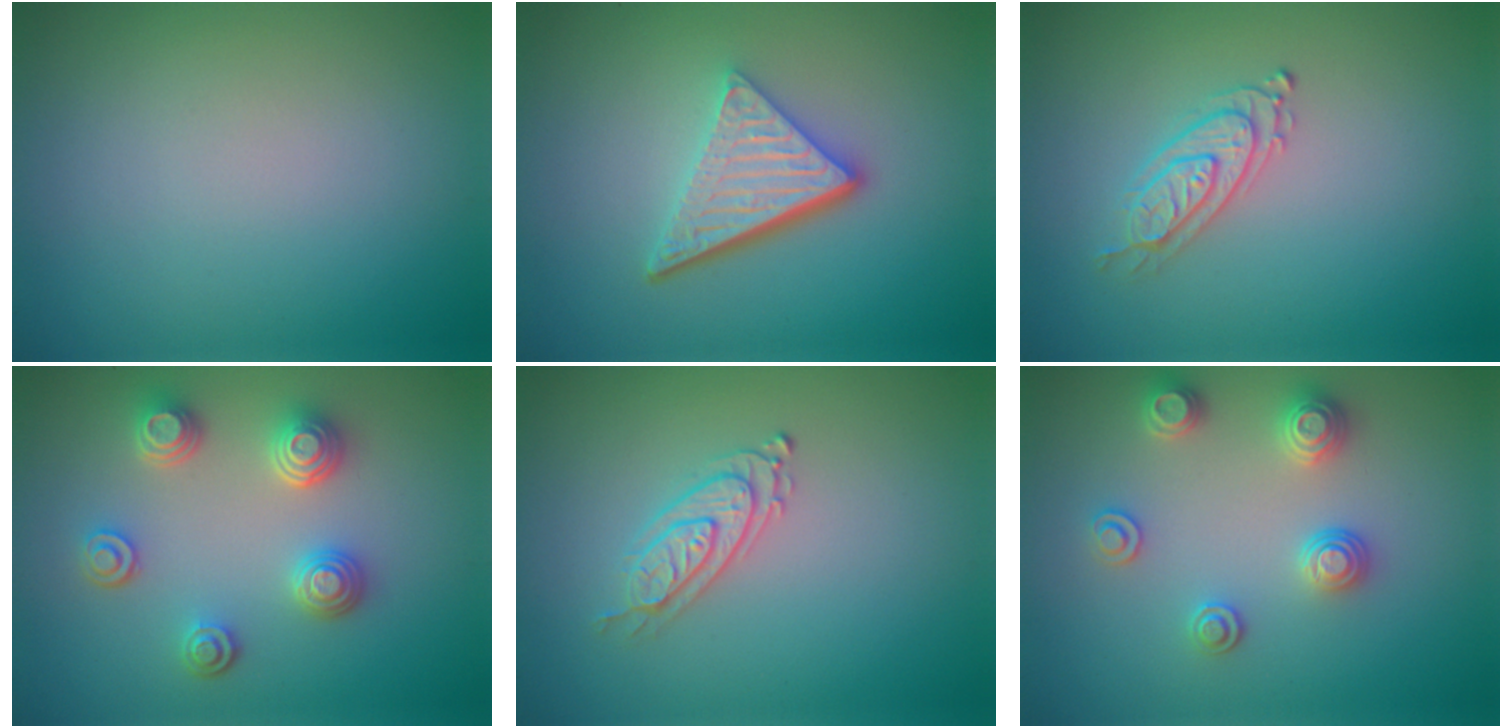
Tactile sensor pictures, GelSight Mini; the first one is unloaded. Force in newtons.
{"total": 5.2, "press": 3.5, "slide": 3.8}
{"total": 2.1, "press": 2.1, "slide": 0.4}
{"total": 3.9, "press": 3.3, "slide": 2.0}
{"total": 2.2, "press": 2.0, "slide": 0.8}
{"total": 2.9, "press": 2.9, "slide": 0.2}